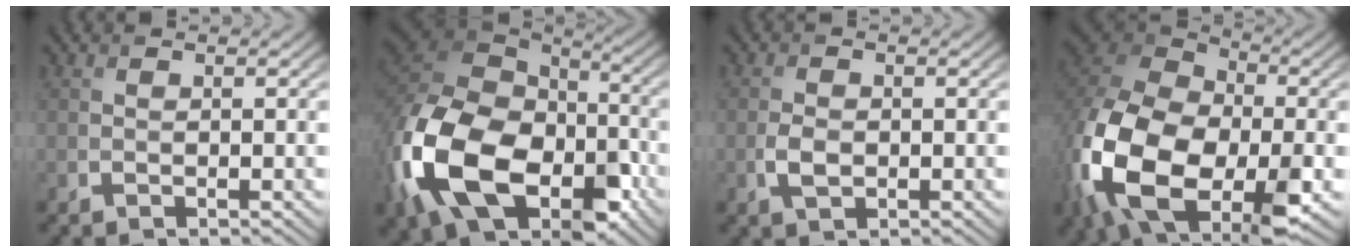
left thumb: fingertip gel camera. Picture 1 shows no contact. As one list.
[{"total": 19.7, "force": [-7.2, 13.0, 12.9], "torque": [-0.314, -0.038, -0.130]}, {"total": 2.4, "force": [-0.6, 1.5, 1.8], "torque": [-0.040, -0.003, -0.011]}, {"total": 20.0, "force": [-6.6, 12.9, 13.8], "torque": [-0.351, -0.059, -0.096]}]